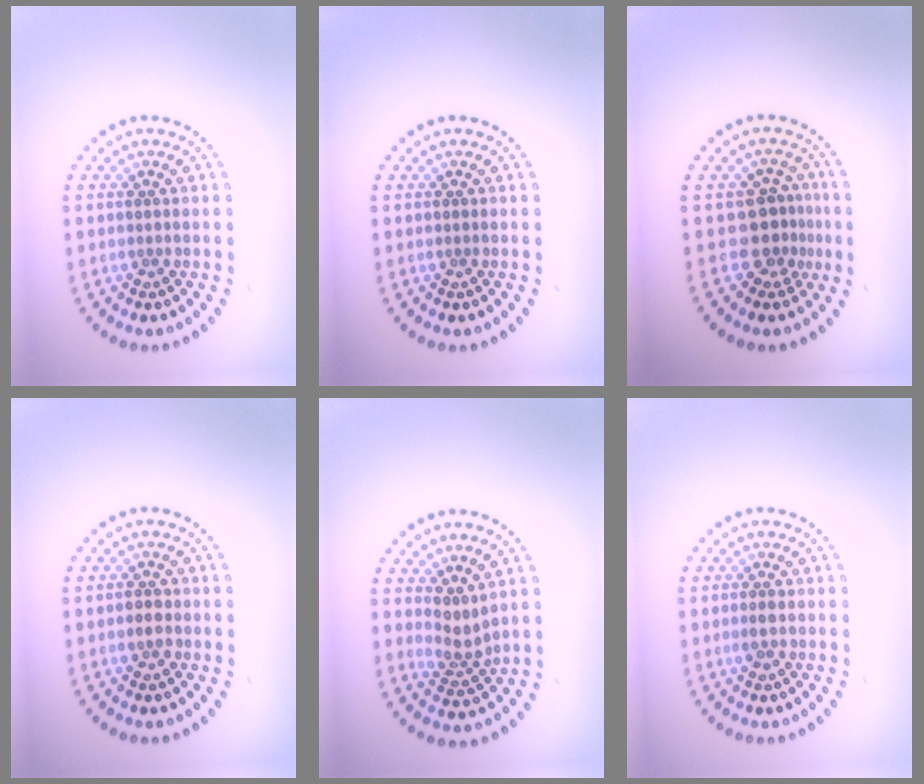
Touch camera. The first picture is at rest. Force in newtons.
{"total": 0.0}
{"total": 2.8, "press": 2.1, "slide": 1.8}
{"total": 1.2, "press": 1.2, "slide": 0.2}
{"total": 2.3, "press": 1.6, "slide": 1.6}
{"total": 0.9, "press": 0.9, "slide": 0.2}